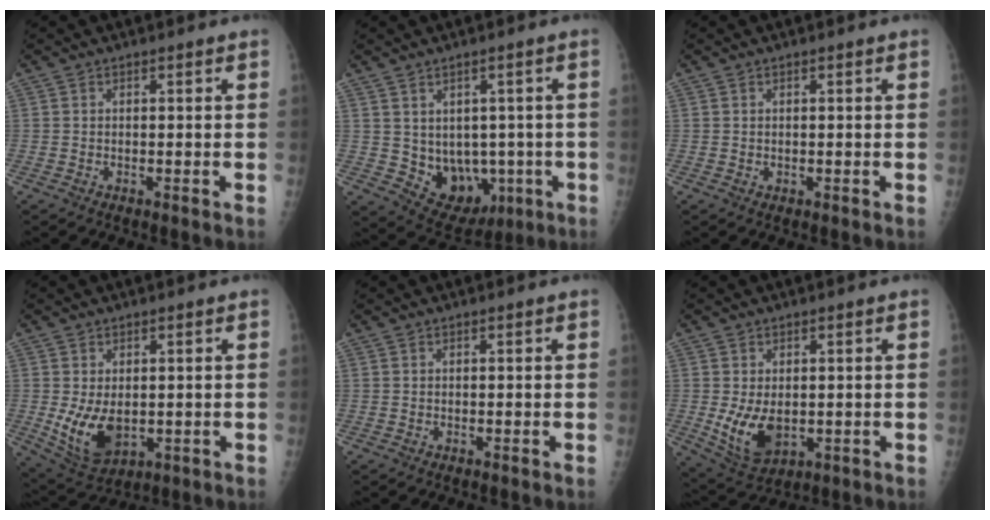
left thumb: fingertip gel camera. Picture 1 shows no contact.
{"total": 10.6, "force": [-1.3, 8.1, 6.7], "torque": [-0.058, 0.000, 0.011]}
{"total": 0.7, "force": [0.4, 0.4, 0.5], "torque": [-0.004, -0.002, 0.007]}
{"total": 8.9, "force": [-0.6, 5.5, 6.9], "torque": [-0.111, -0.018, 0.009]}
{"total": 0.0}
{"total": 8.3, "force": [-0.6, 5.2, 6.4], "torque": [-0.103, -0.017, 0.007]}